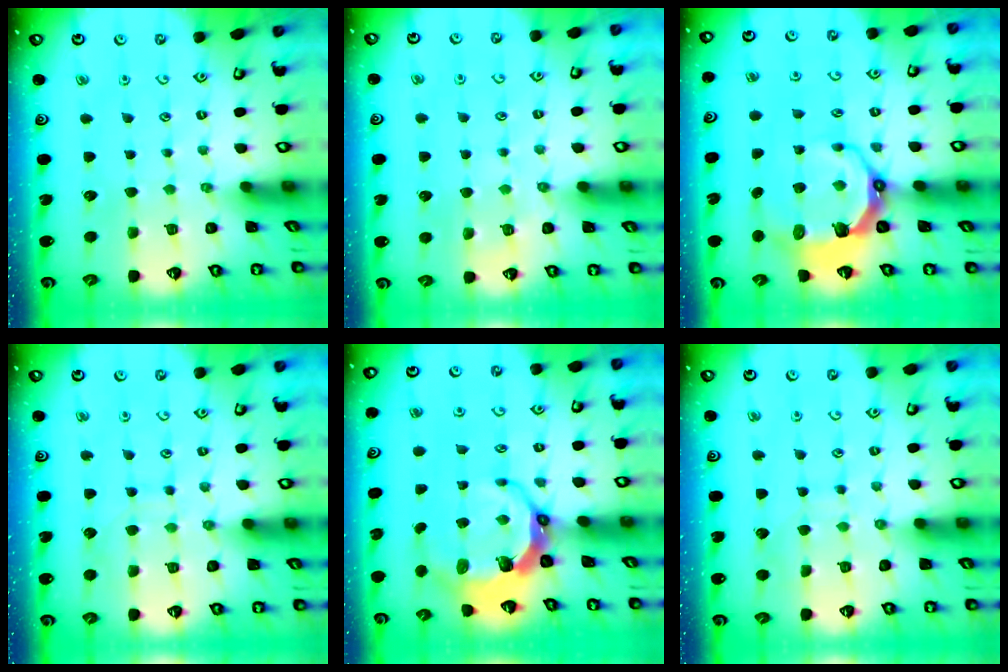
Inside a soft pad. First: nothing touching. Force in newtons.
{"total": 4.8, "press": 4.8, "slide": 0.7}
{"total": 9.1, "press": 7.8, "slide": 4.7}
{"total": 6.4, "press": 6.4, "slide": 0.1}
{"total": 8.1, "press": 6.8, "slide": 4.5}
{"total": 6.3, "press": 6.3, "slide": 0.6}